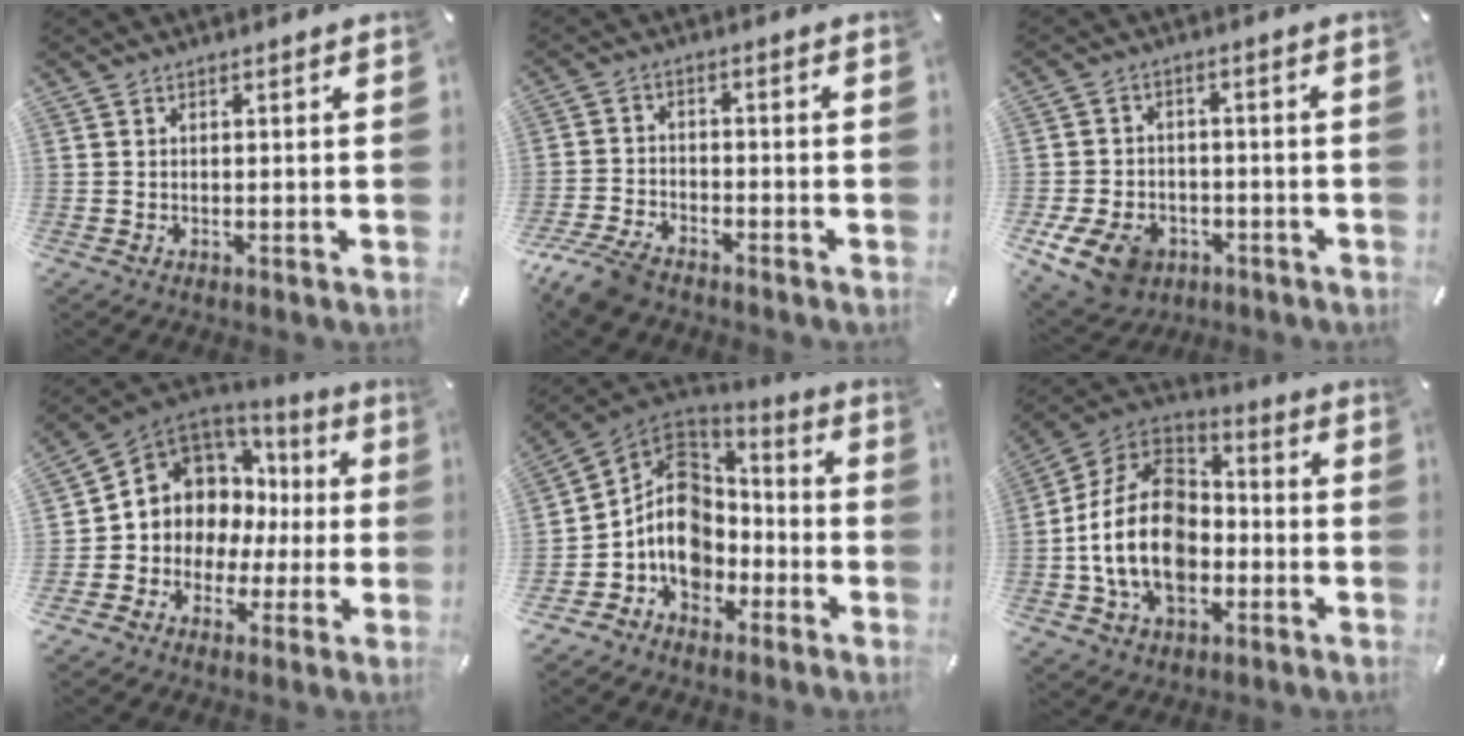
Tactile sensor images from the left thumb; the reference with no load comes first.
{"total": 7.3, "force": [-6.0, 2.9, 3.0], "torque": [-0.076, 0.019, -0.119]}
{"total": 10.2, "force": [-4.9, 7.4, 5.2], "torque": [-0.110, 0.029, -0.089]}
{"total": 8.6, "force": [1.2, 8.4, 1.3], "torque": [-0.038, -0.037, 0.034]}
{"total": 12.7, "force": [-2.8, 11.2, 5.3], "torque": [-0.108, 0.000, -0.051]}
{"total": 18.2, "force": [-4.5, 13.2, 11.7], "torque": [-0.263, 0.020, -0.087]}